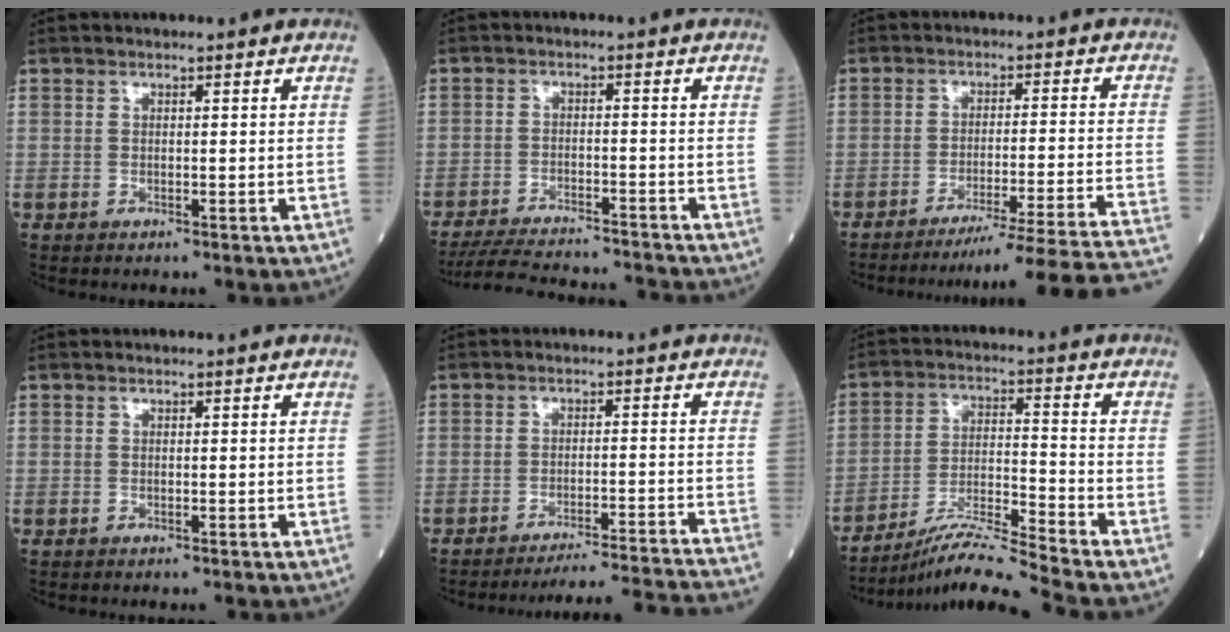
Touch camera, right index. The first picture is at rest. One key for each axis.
{"total": 12.3, "fx": -11.8, "fy": 1.4, "fz": 3.4, "tx": -0.057, "ty": -0.003, "tz": -0.173}
{"total": 22.4, "fx": -20.6, "fy": -3.8, "fz": 7.9, "tx": -0.042, "ty": -0.040, "tz": -0.269}
{"total": 0.0}
{"total": 15.3, "fx": -14.7, "fy": -2.7, "fz": 3.3, "tx": -0.019, "ty": -0.025, "tz": -0.192}
{"total": 9.7, "fx": -8.6, "fy": -2.6, "fz": 3.8, "tx": -0.068, "ty": -0.011, "tz": -0.155}